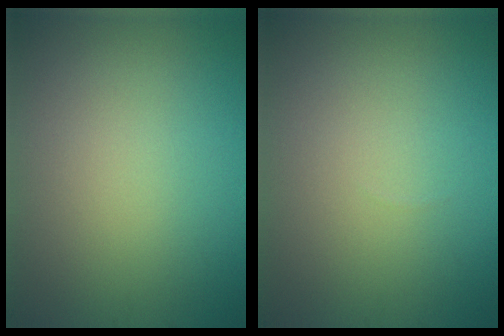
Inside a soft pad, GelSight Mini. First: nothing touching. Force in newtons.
{"total": 0.0}